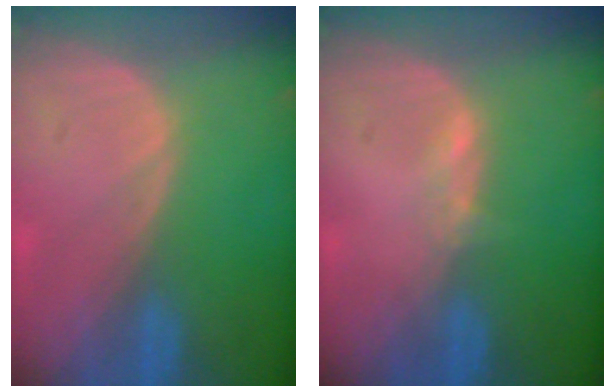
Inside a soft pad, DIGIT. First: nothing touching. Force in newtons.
{"total": 1.1, "press": 1.1, "slide": 0.3}